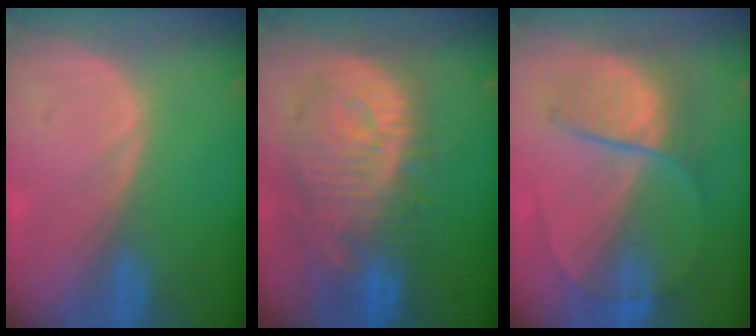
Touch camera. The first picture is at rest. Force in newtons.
{"total": 12.1, "press": 11.0, "slide": 5.1}
{"total": 6.8, "press": 6.6, "slide": 1.6}